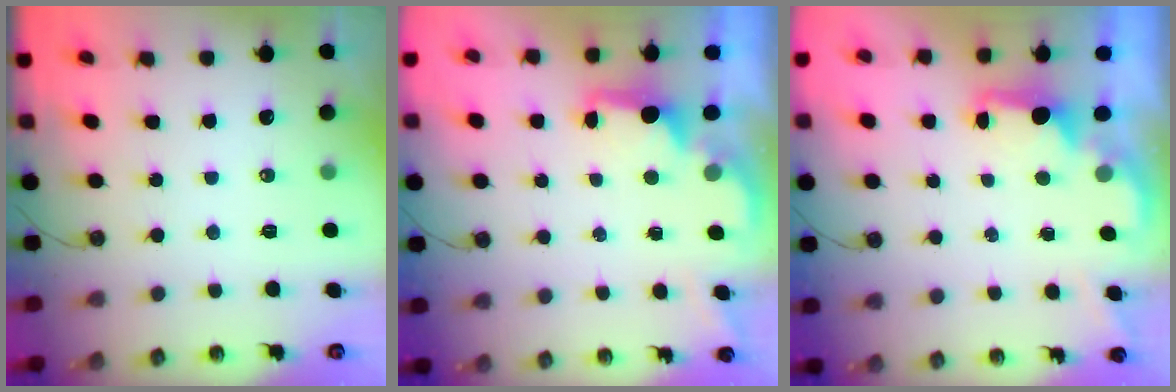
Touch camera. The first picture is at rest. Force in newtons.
{"total": 2.0, "press": 1.9, "slide": 0.8}
{"total": 1.7, "press": 1.6, "slide": 0.6}